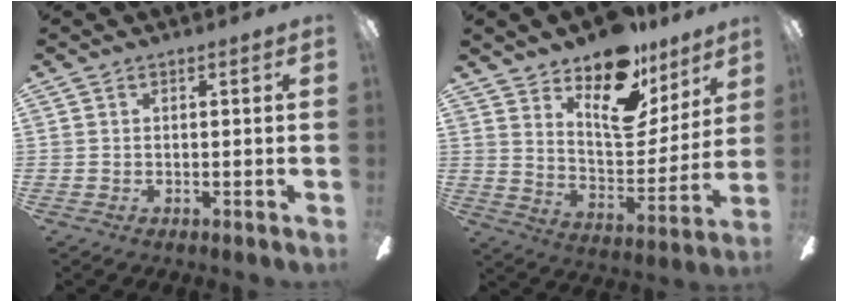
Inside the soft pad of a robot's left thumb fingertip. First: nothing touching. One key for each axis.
{"total": 16.9, "fx": 12.6, "fy": 8.0, "fz": 7.9, "tx": -0.113, "ty": -0.092, "tz": 0.219}